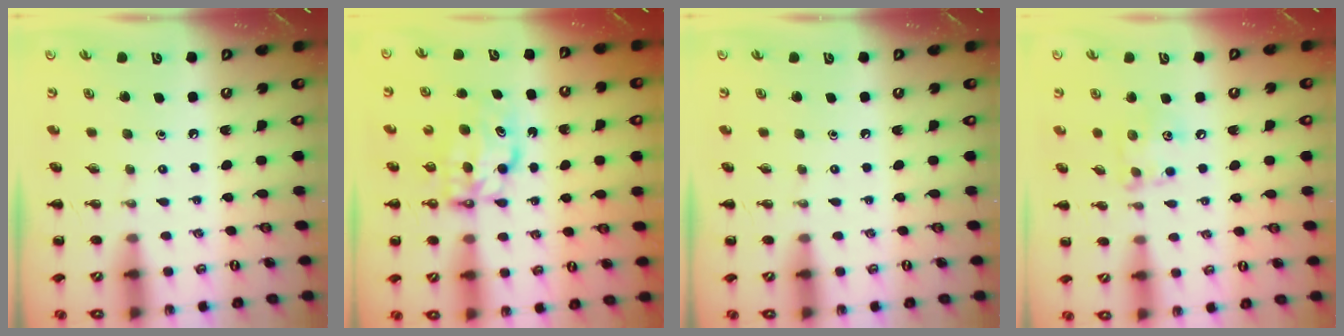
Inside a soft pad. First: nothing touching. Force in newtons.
{"total": 6.8, "press": 6.7, "slide": 0.5}
{"total": 0.0}
{"total": 8.1, "press": 8.1, "slide": 0.4}